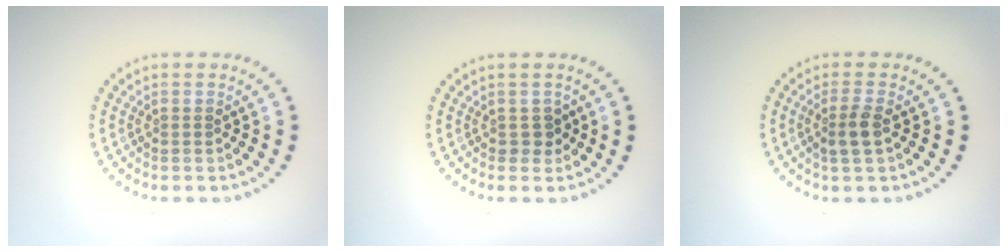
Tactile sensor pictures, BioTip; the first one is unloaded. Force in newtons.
{"total": 1.1, "press": 1.0, "slide": 0.6}
{"total": 2.2, "press": 2.0, "slide": 0.8}